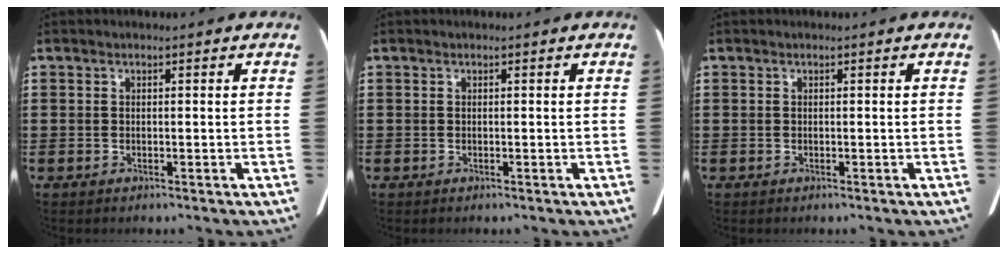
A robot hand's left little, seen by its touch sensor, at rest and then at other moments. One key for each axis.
{"total": 0.0}
{"total": 0.0}